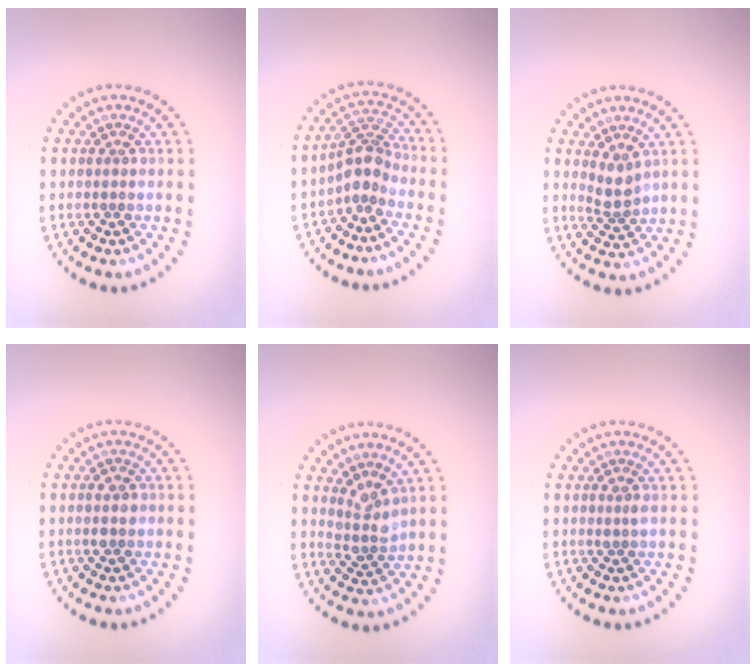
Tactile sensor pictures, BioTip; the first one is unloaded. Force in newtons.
{"total": 2.8, "press": 2.2, "slide": 1.8}
{"total": 2.1, "press": 1.7, "slide": 1.2}
{"total": 1.8, "press": 1.8, "slide": 0.0}
{"total": 2.5, "press": 1.8, "slide": 1.7}
{"total": 0.5, "press": 0.5, "slide": 0.2}